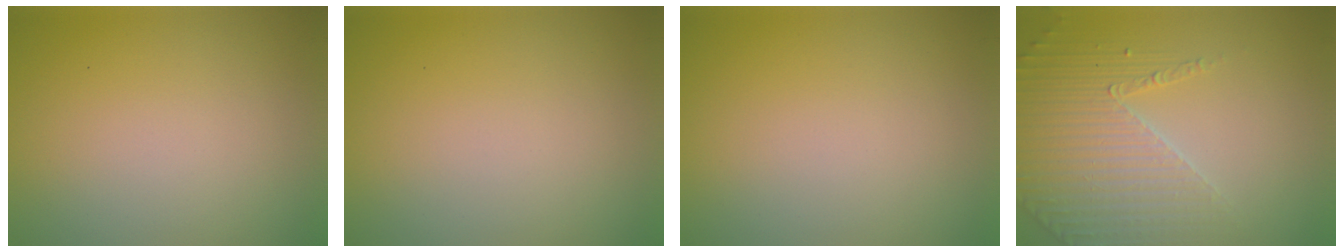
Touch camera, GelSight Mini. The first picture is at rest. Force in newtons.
{"total": 0.0}
{"total": 0.0}
{"total": 3.7, "press": 3.7, "slide": 0.7}